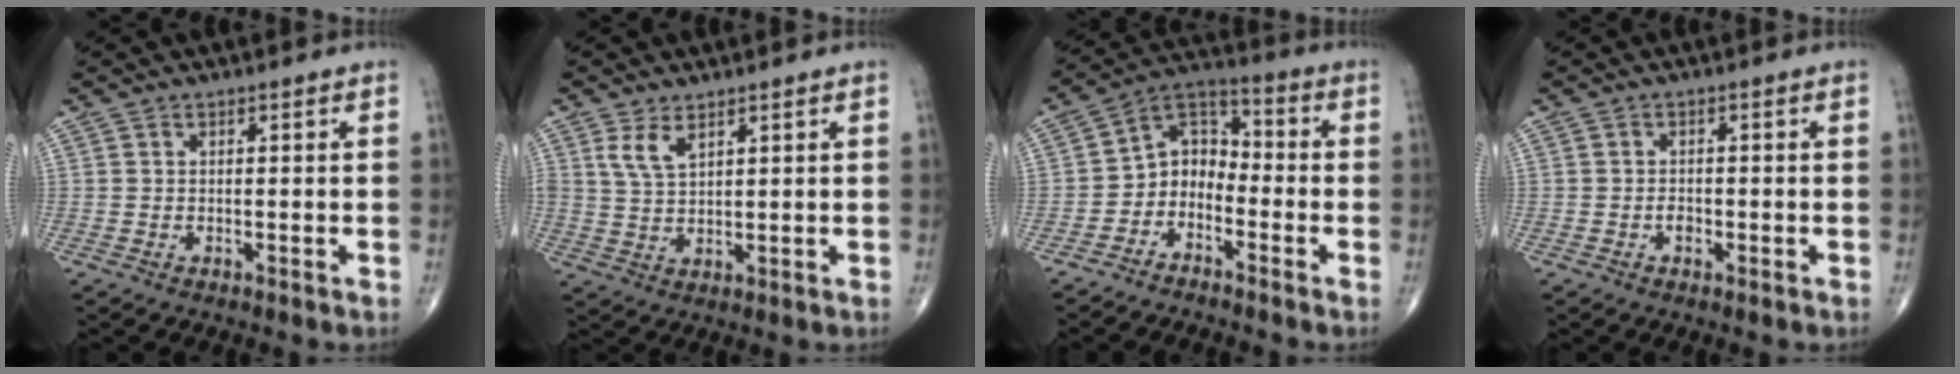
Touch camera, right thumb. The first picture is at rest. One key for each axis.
{"total": 4.3, "fx": 2.4, "fy": 2.1, "fz": 2.9, "tx": -0.055, "ty": -0.011, "tz": 0.054}
{"total": 6.8, "fx": -3.0, "fy": 4.8, "fz": 3.7, "tx": -0.043, "ty": 0.049, "tz": -0.074}
{"total": 1.6, "fx": -0.6, "fy": 1.1, "fz": 1.1, "tx": -0.014, "ty": 0.003, "tz": -0.011}